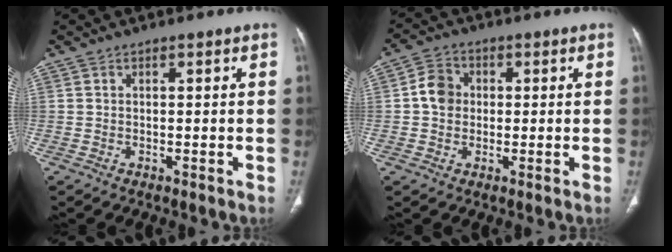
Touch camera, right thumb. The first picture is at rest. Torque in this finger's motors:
{"motor_torque": [0.81, 0.73, 0.58, -0.45, 0.01]}